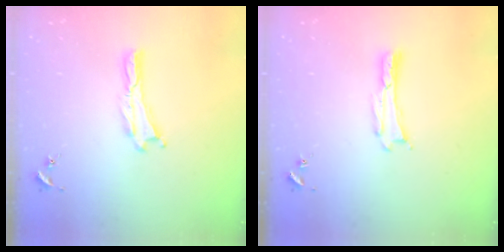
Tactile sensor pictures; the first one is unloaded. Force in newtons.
{"total": 0.0}